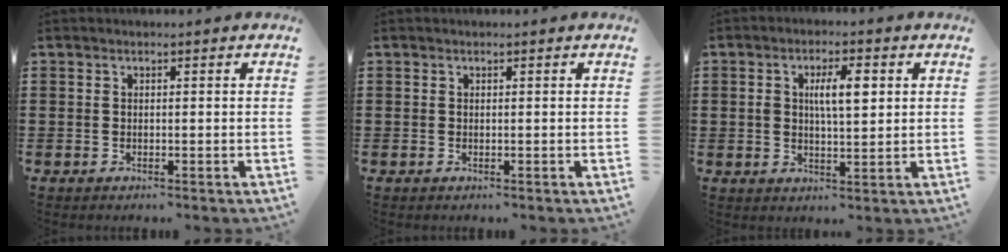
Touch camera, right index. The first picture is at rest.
{"total": 0.0}
{"total": 5.6, "force": [1.3, 1.9, 5.1], "torque": [-0.097, 0.005, 0.018]}